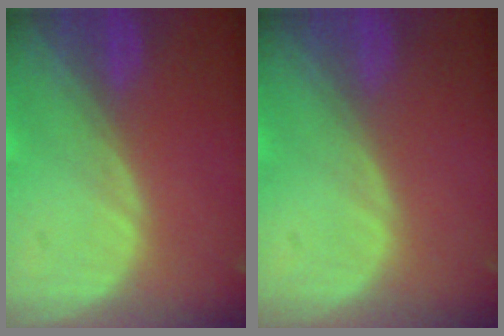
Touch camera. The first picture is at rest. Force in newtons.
{"total": 0.0}